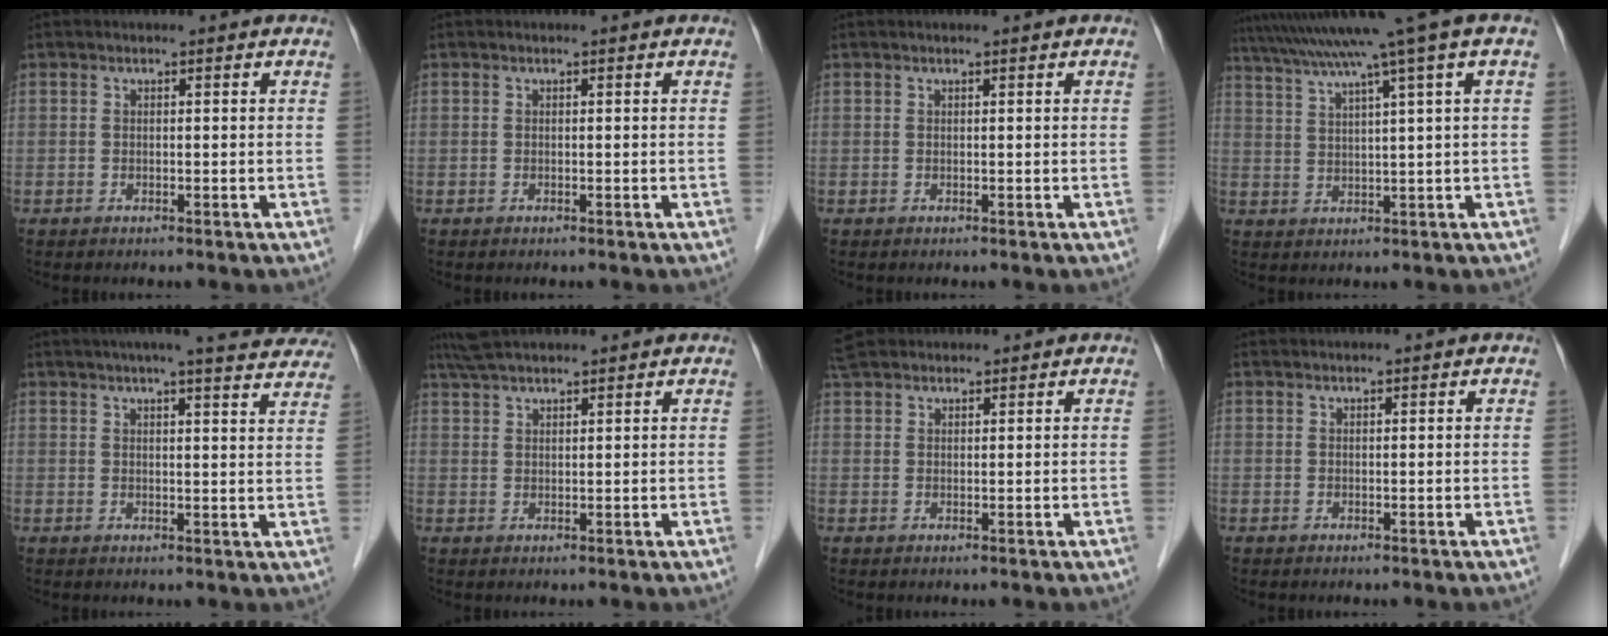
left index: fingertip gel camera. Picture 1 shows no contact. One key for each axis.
{"total": 0.0}
{"total": 0.5, "fx": 0.4, "fy": 0.0, "fz": 0.4, "tx": -0.004, "ty": 0.002, "tz": 0.004}
{"total": 13.2, "fx": 9.7, "fy": -2.5, "fz": 8.6, "tx": -0.145, "ty": 0.011, "tz": 0.141}
{"total": 20.3, "fx": 18.1, "fy": 1.8, "fz": 9.0, "tx": -0.121, "ty": -0.010, "tz": 0.207}
{"total": 6.7, "fx": 6.0, "fy": 1.2, "fz": 2.7, "tx": -0.048, "ty": 0.043, "tz": 0.111}
{"total": 5.5, "fx": 4.8, "fy": 2.1, "fz": 1.5, "tx": -0.025, "ty": 0.037, "tz": 0.088}
{"total": 1.9, "fx": 1.9, "fy": -0.1, "fz": 0.4, "tx": -0.005, "ty": 0.025, "tz": 0.030}